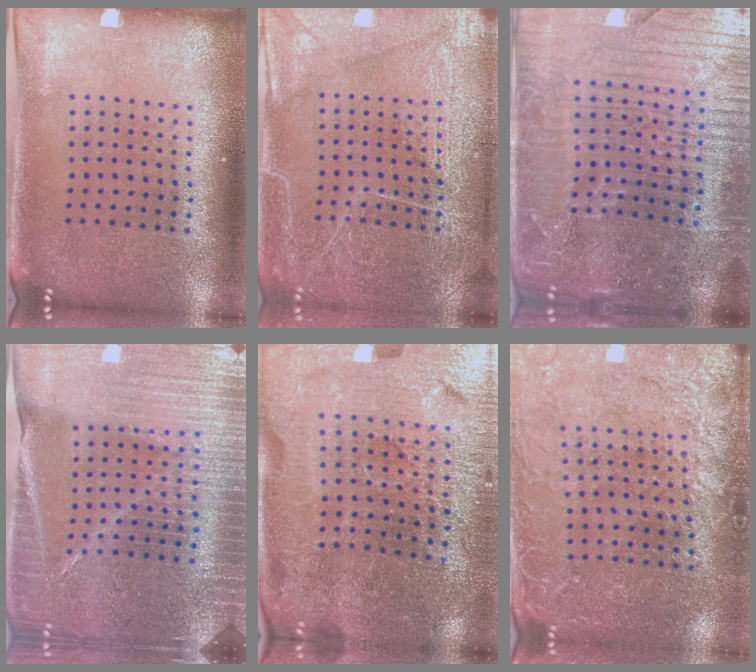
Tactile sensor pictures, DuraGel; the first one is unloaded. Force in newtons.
{"total": 5.0, "press": 4.9, "slide": 0.5}
{"total": 5.9, "press": 5.3, "slide": 2.6}
{"total": 4.6, "press": 4.2, "slide": 1.8}
{"total": 4.4, "press": 4.2, "slide": 1.1}
{"total": 2.7, "press": 2.7, "slide": 0.3}